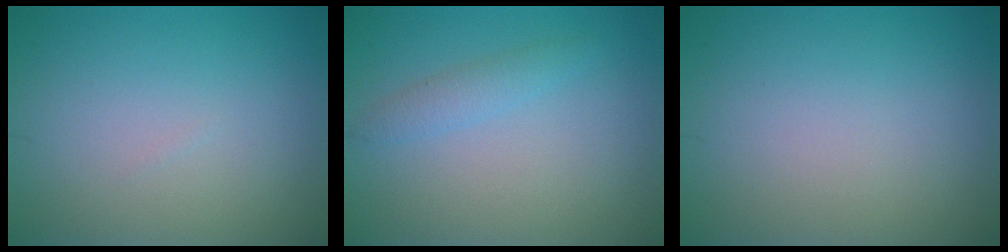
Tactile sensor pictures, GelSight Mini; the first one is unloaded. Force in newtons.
{"total": 1.5, "press": 1.5, "slide": 0.1}
{"total": 0.0}